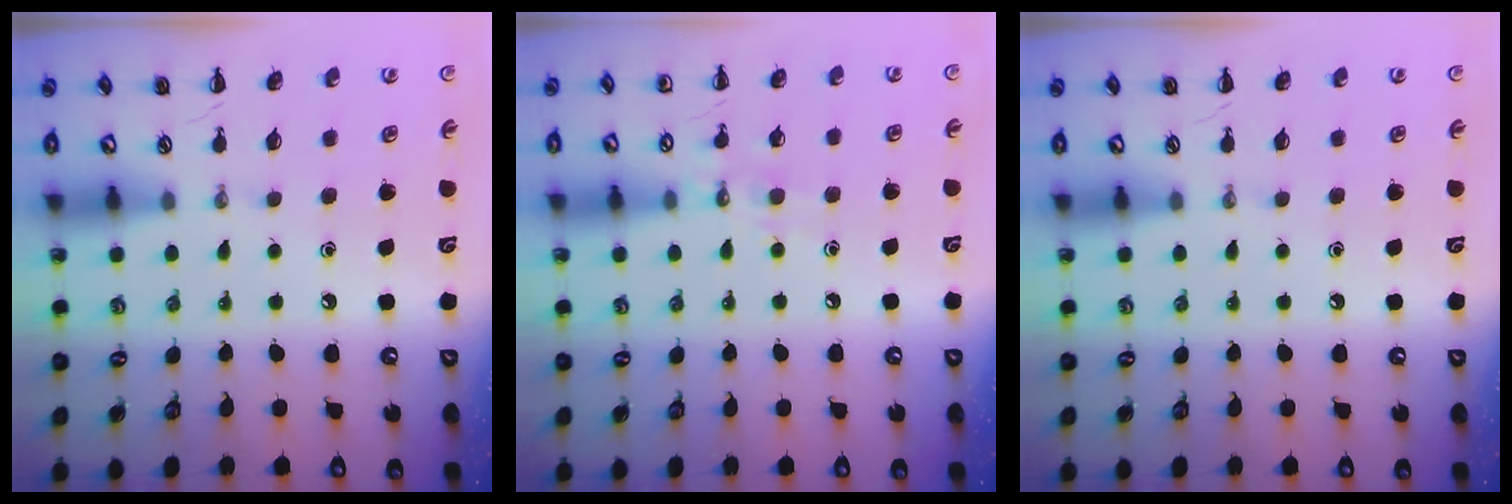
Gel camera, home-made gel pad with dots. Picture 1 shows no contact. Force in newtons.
{"total": 7.2, "press": 7.0, "slide": 1.7}
{"total": 0.0}